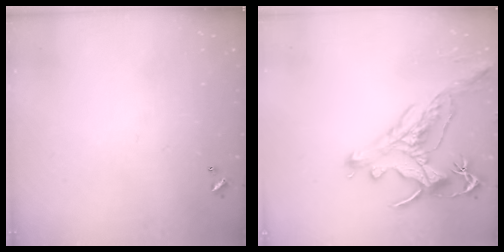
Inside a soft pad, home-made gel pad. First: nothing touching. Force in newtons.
{"total": 1.2, "press": 0.9, "slide": 0.9}